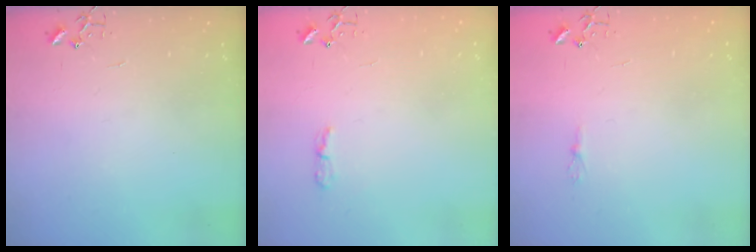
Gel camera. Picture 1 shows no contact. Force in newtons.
{"total": 4.7, "press": 4.7, "slide": 0.7}
{"total": 4.7, "press": 4.6, "slide": 0.6}